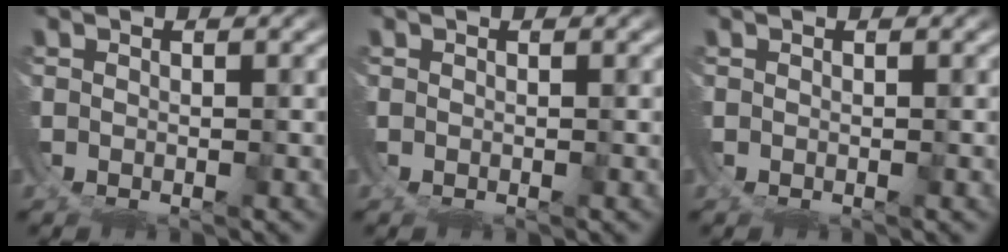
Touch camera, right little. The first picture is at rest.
{"total": 0.0}
{"total": 0.0}